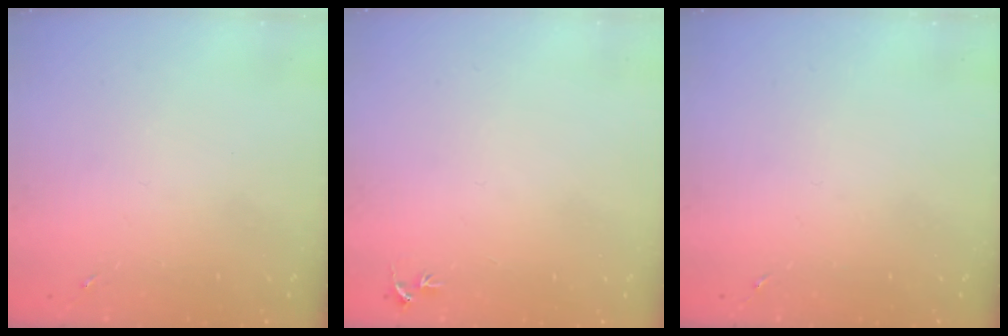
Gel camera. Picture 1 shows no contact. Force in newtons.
{"total": 3.1, "press": 3.1, "slide": 0.3}
{"total": 0.0}